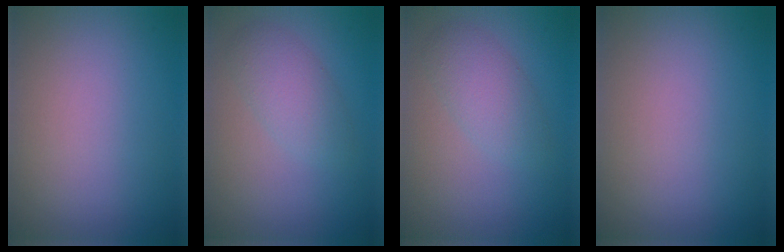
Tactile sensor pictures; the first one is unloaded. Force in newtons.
{"total": 2.7, "press": 2.7, "slide": 0.1}
{"total": 2.7, "press": 2.7, "slide": 0.1}
{"total": 0.0}